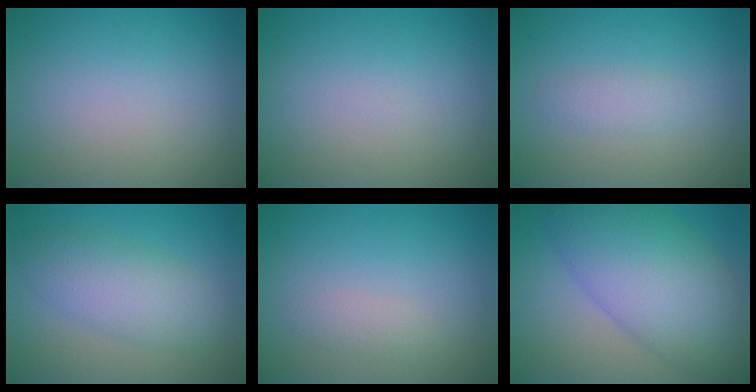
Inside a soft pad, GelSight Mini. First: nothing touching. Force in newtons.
{"total": 0.0}
{"total": 1.3, "press": 1.3, "slide": 0.0}
{"total": 4.5, "press": 4.5, "slide": 0.2}
{"total": 1.1, "press": 1.1, "slide": 0.0}
{"total": 9.4, "press": 9.4, "slide": 0.2}